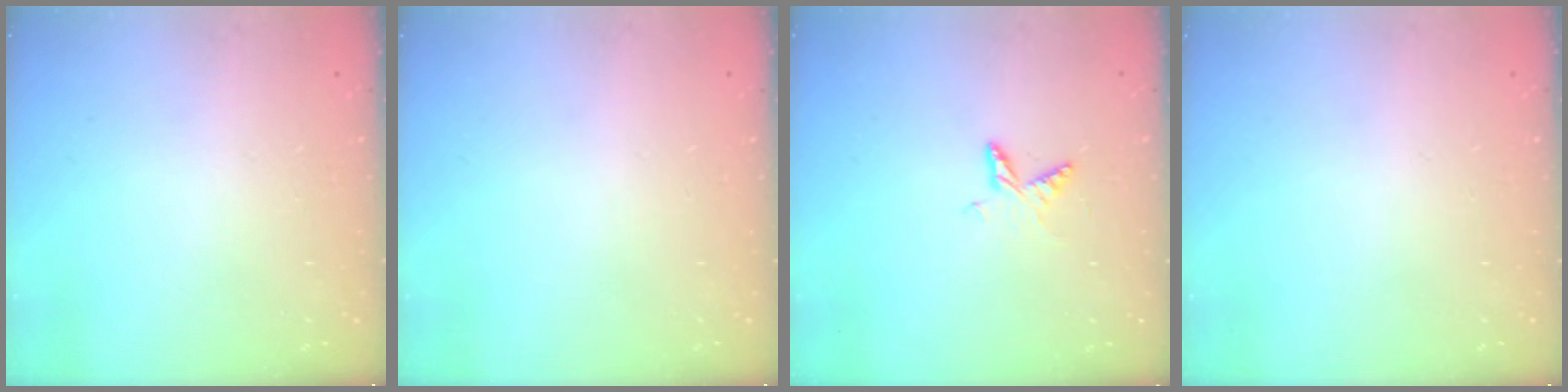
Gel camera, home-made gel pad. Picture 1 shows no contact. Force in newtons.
{"total": 0.0}
{"total": 6.3, "press": 6.3, "slide": 0.8}
{"total": 0.0}